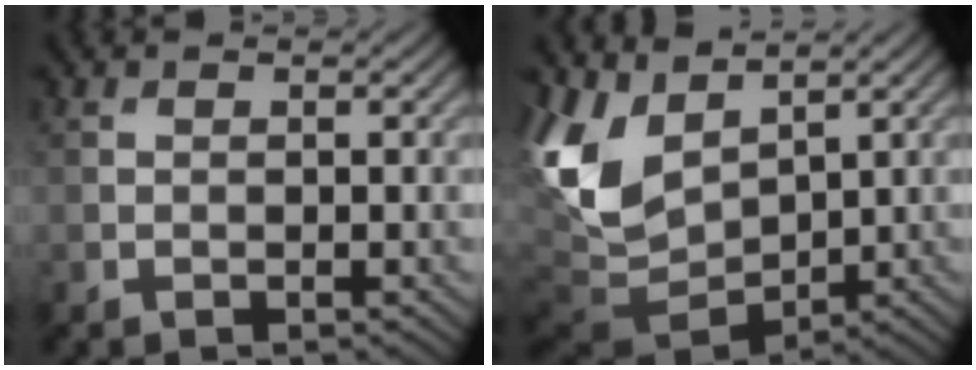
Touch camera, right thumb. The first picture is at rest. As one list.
[{"total": 10.6, "force": [2.9, 7.1, 7.4], "torque": [-0.201, -0.006, 0.056]}]